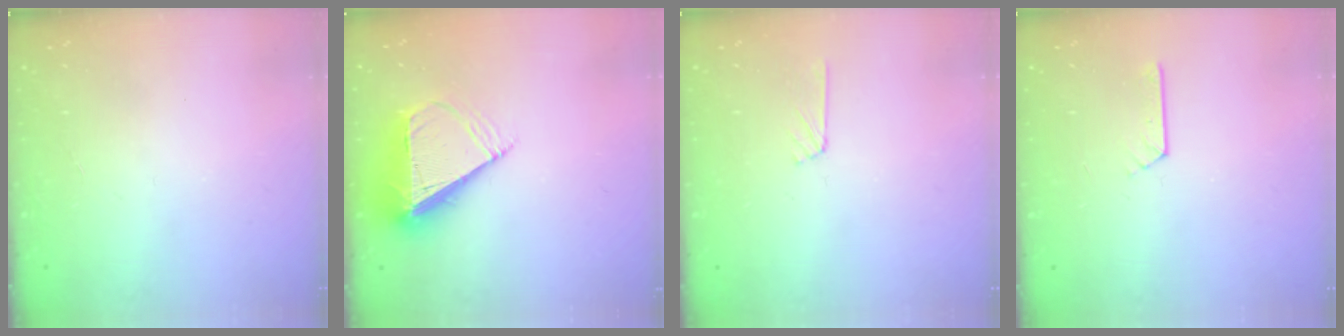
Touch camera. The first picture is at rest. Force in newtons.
{"total": 10.3, "press": 10.2, "slide": 1.4}
{"total": 4.5, "press": 4.5, "slide": 0.5}
{"total": 2.2, "press": 2.2, "slide": 0.3}